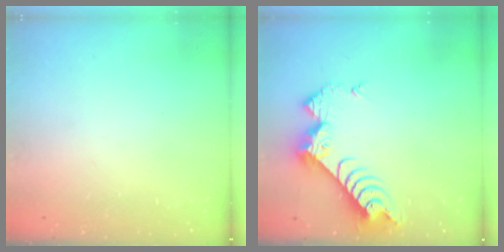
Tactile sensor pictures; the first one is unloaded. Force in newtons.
{"total": 9.4, "press": 9.4, "slide": 0.7}